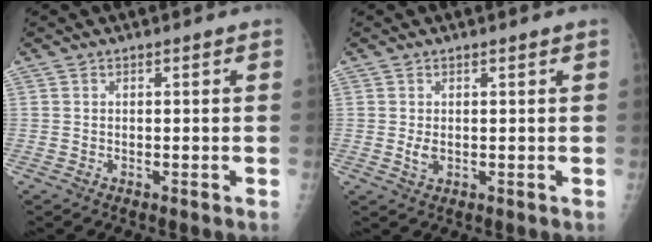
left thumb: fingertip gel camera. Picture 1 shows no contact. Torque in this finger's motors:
{"motor_torque": [-0.18, 0.21, 0.32, 0.05, 0.05]}